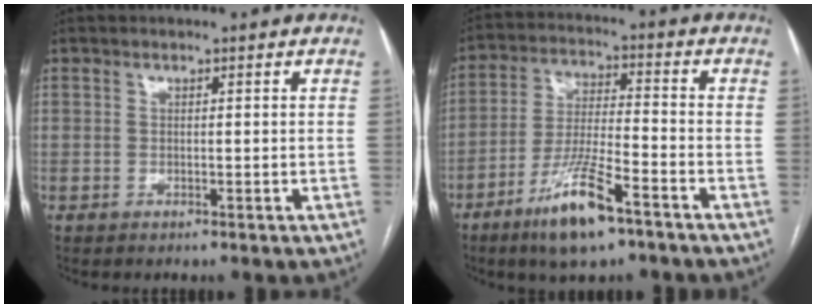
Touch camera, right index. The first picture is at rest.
{"total": 11.4, "force": [-7.0, 1.7, 8.8], "torque": [-0.174, -0.018, -0.127]}